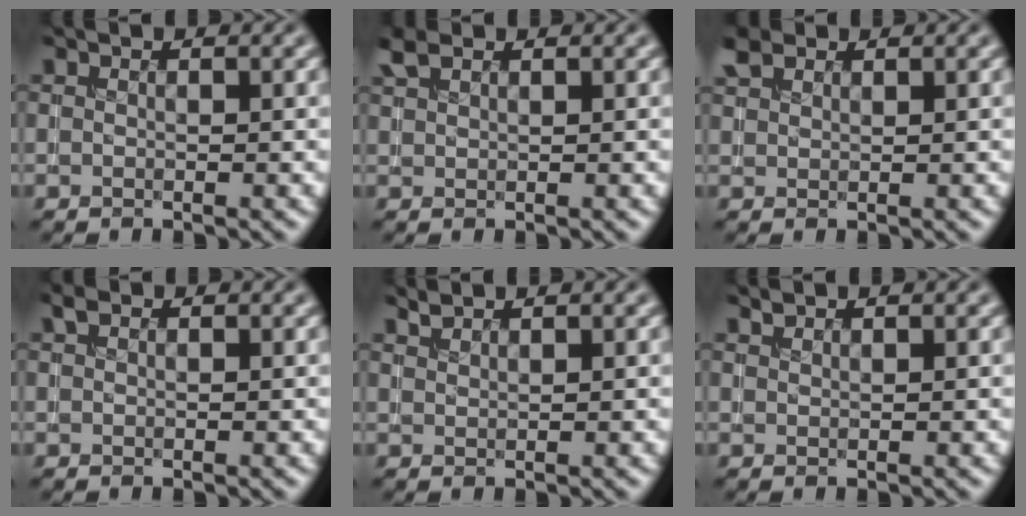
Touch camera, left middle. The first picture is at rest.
{"total": 2.1, "force": [1.6, 0.9, 1.0], "torque": [-0.027, 0.010, 0.036]}
{"total": 2.1, "force": [1.6, 1.1, 0.8], "torque": [-0.020, 0.009, 0.037]}
{"total": 1.0, "force": [0.7, 0.5, 0.5], "torque": [-0.011, 0.004, 0.013]}
{"total": 1.0, "force": [1.0, 0.1, 0.2], "torque": [-0.002, 0.000, 0.022]}
{"total": 0.6, "force": [0.6, 0.1, 0.1], "torque": [0.001, 0.000, 0.015]}